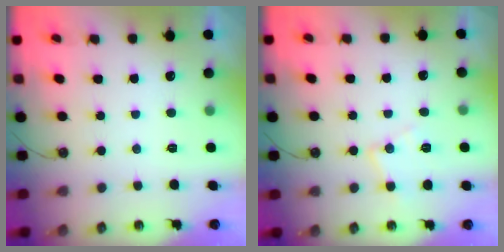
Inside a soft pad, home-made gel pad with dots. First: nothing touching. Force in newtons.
{"total": 8.3, "press": 8.3, "slide": 0.6}